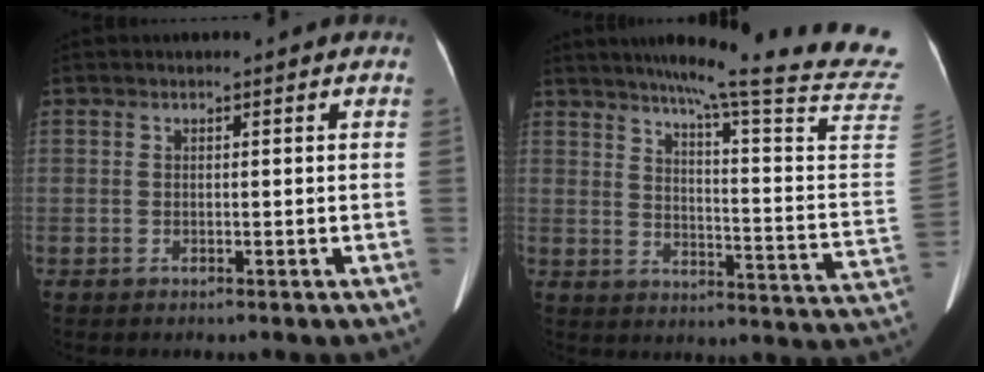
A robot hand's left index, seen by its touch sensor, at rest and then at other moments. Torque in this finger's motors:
{"motor_torque": [-0.13, -0.74, -0.02, 0.01]}